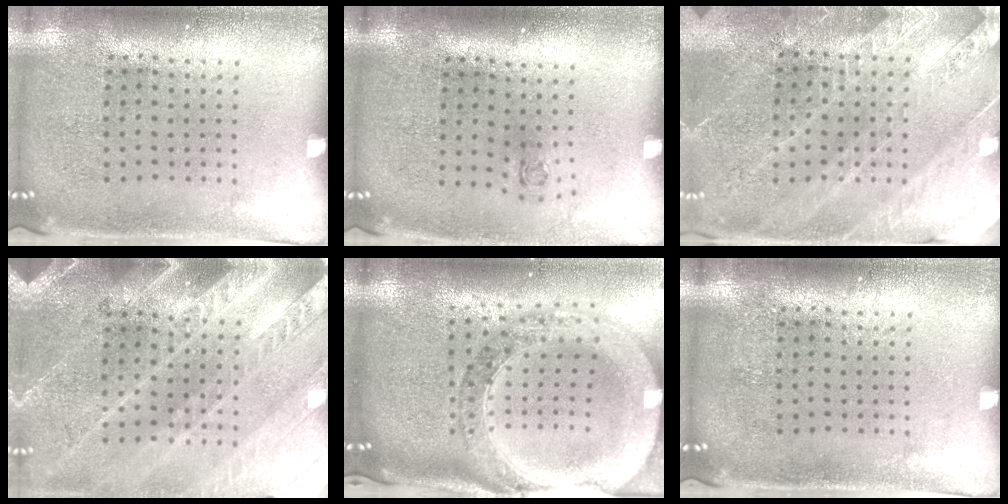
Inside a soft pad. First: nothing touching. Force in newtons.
{"total": 0.7, "press": 0.3, "slide": 0.6}
{"total": 2.7, "press": 2.7, "slide": 0.5}
{"total": 2.9, "press": 2.7, "slide": 1.1}
{"total": 2.6, "press": 2.3, "slide": 1.3}
{"total": 0.0}